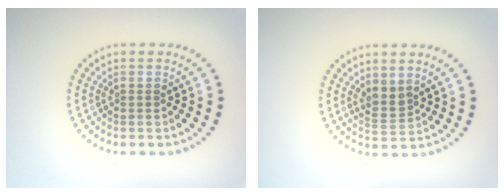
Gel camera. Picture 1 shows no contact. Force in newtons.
{"total": 2.0, "press": 1.6, "slide": 1.1}